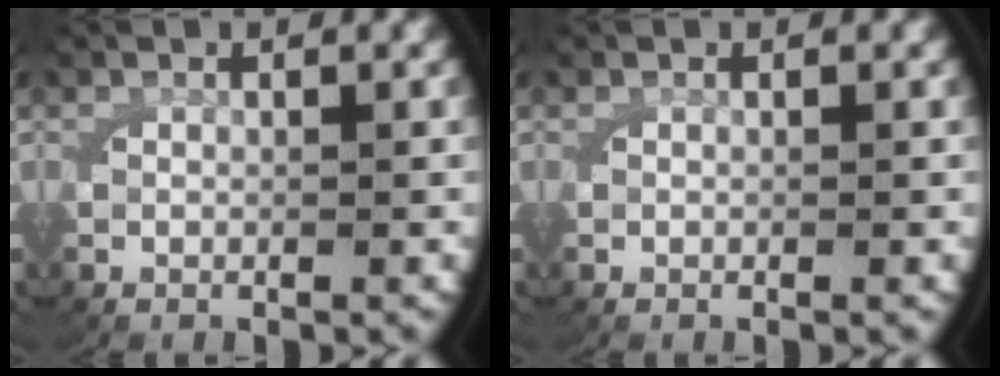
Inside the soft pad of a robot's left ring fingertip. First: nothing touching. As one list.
[{"total": 0.0}]